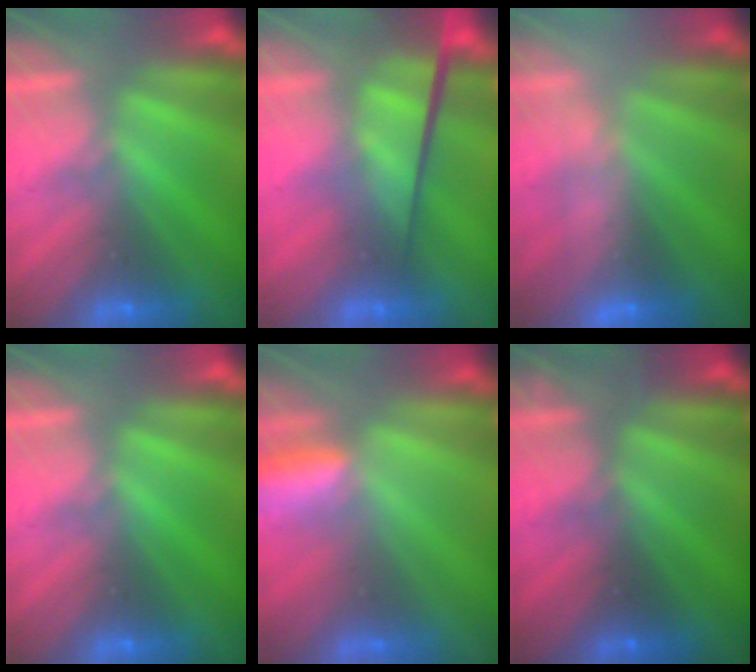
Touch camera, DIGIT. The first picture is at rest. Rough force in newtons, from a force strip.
{"total": 3.7}
{"total": 2.5}
{"total": 0.0}
{"total": 3.4}
{"total": 2.5}